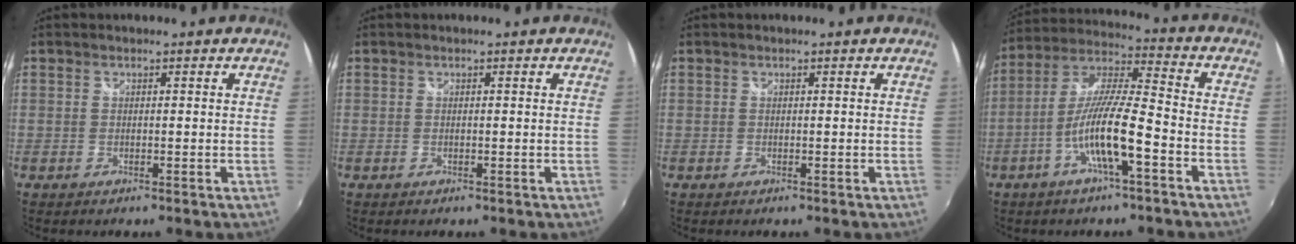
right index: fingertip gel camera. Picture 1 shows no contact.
{"total": 0.0}
{"total": 0.0}
{"total": 12.2, "force": [-5.1, 1.3, 11.0], "torque": [-0.222, 0.001, -0.098]}